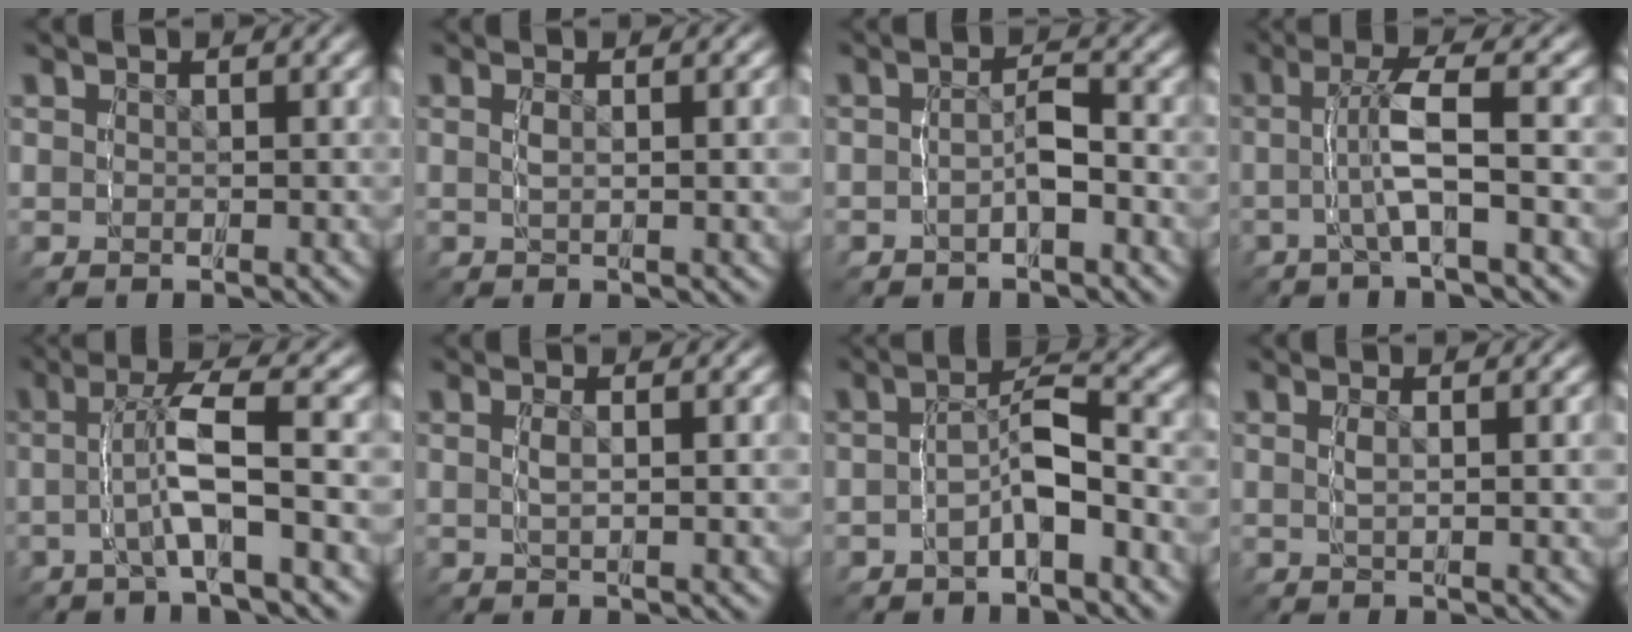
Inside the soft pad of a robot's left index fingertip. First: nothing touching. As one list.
[{"total": 2.0, "force": [0.6, 0.0, 1.9], "torque": [-0.032, 0.002, 0.011]}, {"total": 2.1, "force": [-1.2, 0.6, 1.6], "torque": [-0.029, -0.001, -0.018]}, {"total": 3.8, "force": [0.0, 0.1, 3.8], "torque": [-0.074, 0.012, -0.005]}, {"total": 4.2, "force": [0.1, 0.3, 4.2], "torque": [-0.080, 0.012, -0.004]}, {"total": 1.6, "force": [0.4, -0.1, 1.6], "torque": [-0.033, 0.000, 0.007]}, {"total": 3.5, "force": [-1.9, 1.1, 2.7], "torque": [-0.045, 0.001, -0.031]}, {"total": 2.0, "force": [0.6, -0.1, 1.9], "torque": [-0.033, 0.001, 0.011]}]